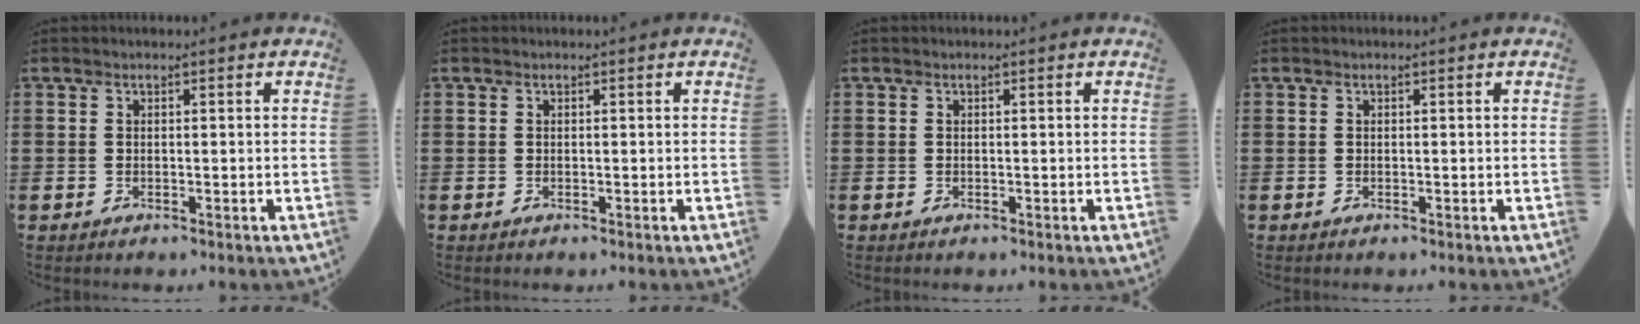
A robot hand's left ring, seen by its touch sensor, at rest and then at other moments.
{"total": 0.0}
{"total": 0.0}
{"total": 0.0}